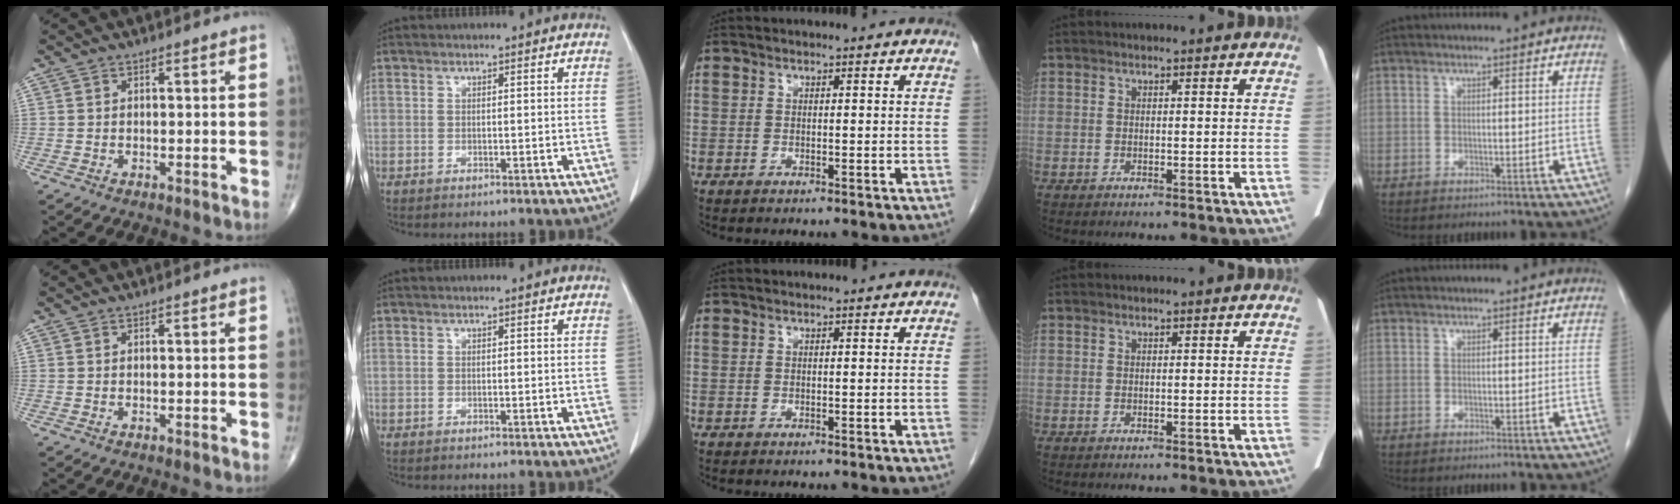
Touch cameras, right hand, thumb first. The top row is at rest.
{}